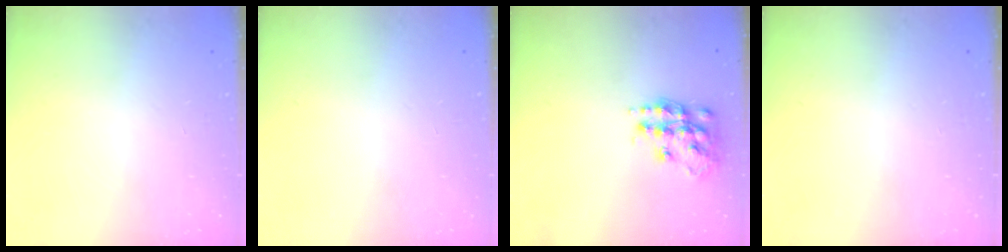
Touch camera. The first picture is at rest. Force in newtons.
{"total": 0.0}
{"total": 14.7, "press": 14.7, "slide": 0.9}
{"total": 0.0}